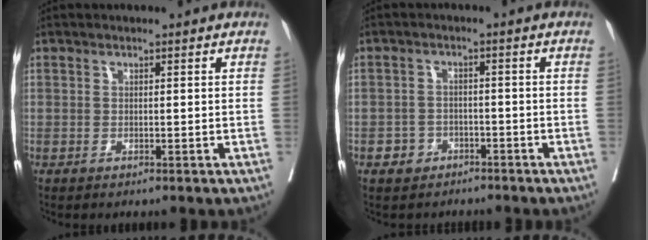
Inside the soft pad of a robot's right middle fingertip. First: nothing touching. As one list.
[{"total": 3.2, "force": [-2.0, 2.5, 0.3], "torque": [-0.014, 0.009, -0.031]}]